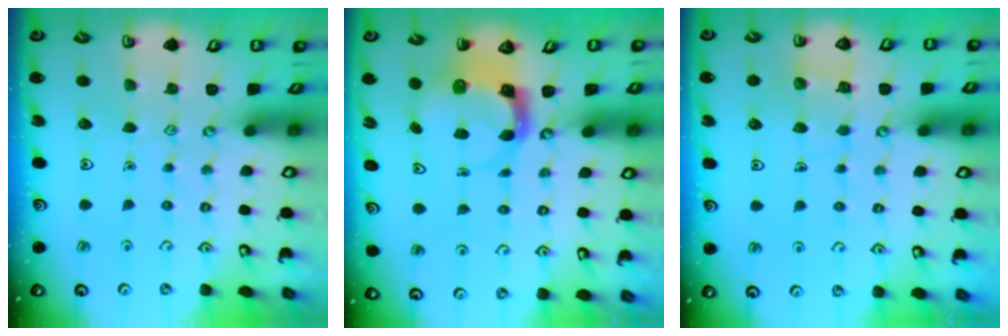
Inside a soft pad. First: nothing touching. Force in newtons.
{"total": 3.6, "press": 3.6, "slide": 0.5}
{"total": 5.7, "press": 5.6, "slide": 0.4}